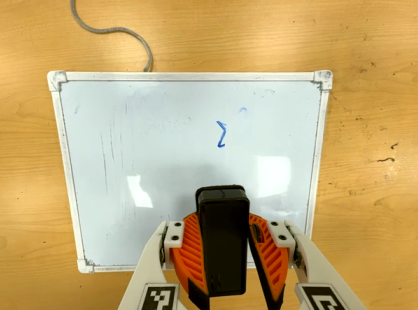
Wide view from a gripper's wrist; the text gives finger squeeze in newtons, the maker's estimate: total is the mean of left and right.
{"total": 7.9, "left": 8.6, "right": 7.2}